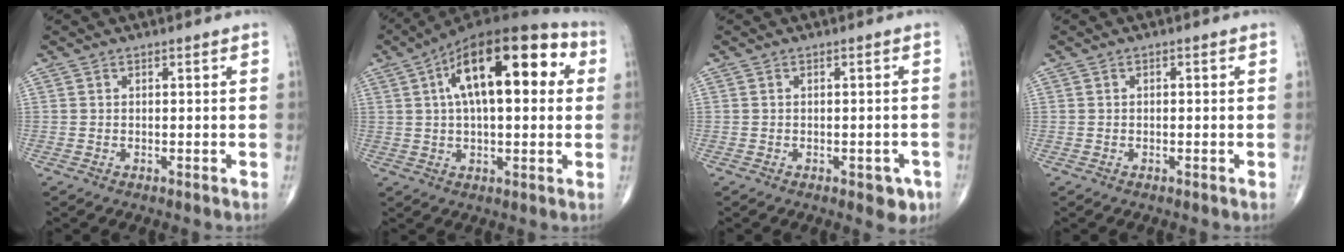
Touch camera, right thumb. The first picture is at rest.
{"total": 21.1, "force": [5.4, 9.3, 18.1], "torque": [-0.273, 0.029, 0.075]}
{"total": 3.6, "force": [-1.7, 1.8, 2.6], "torque": [-0.013, 0.005, -0.017]}
{"total": 0.0}